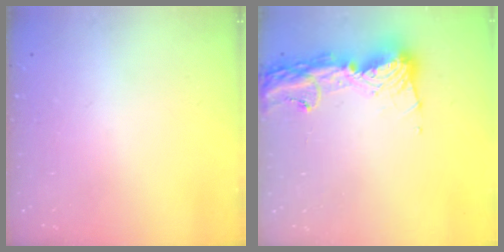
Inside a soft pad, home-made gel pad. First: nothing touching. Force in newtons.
{"total": 15.5, "press": 15.4, "slide": 1.5}